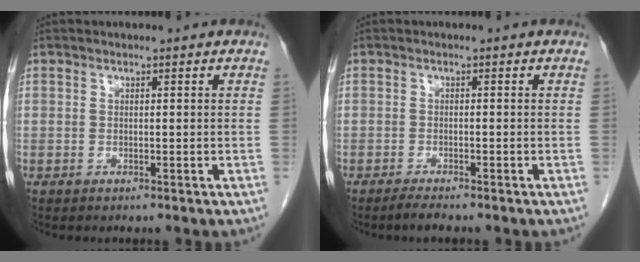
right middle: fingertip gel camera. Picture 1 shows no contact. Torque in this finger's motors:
{"motor_torque": [0.11, -0.07, -0.01, 0.00]}